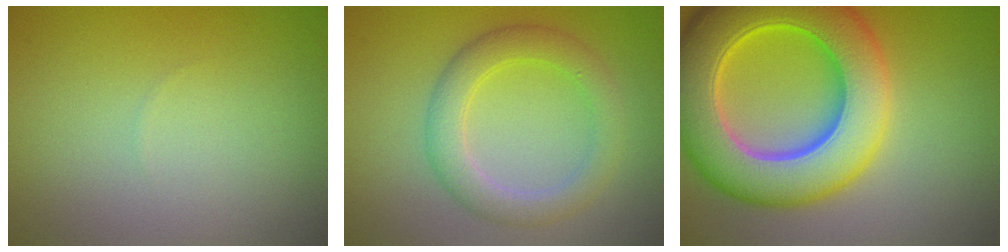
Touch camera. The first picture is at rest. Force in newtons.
{"total": 3.9, "press": 3.9, "slide": 0.2}
{"total": 12.6, "press": 12.6, "slide": 0.3}